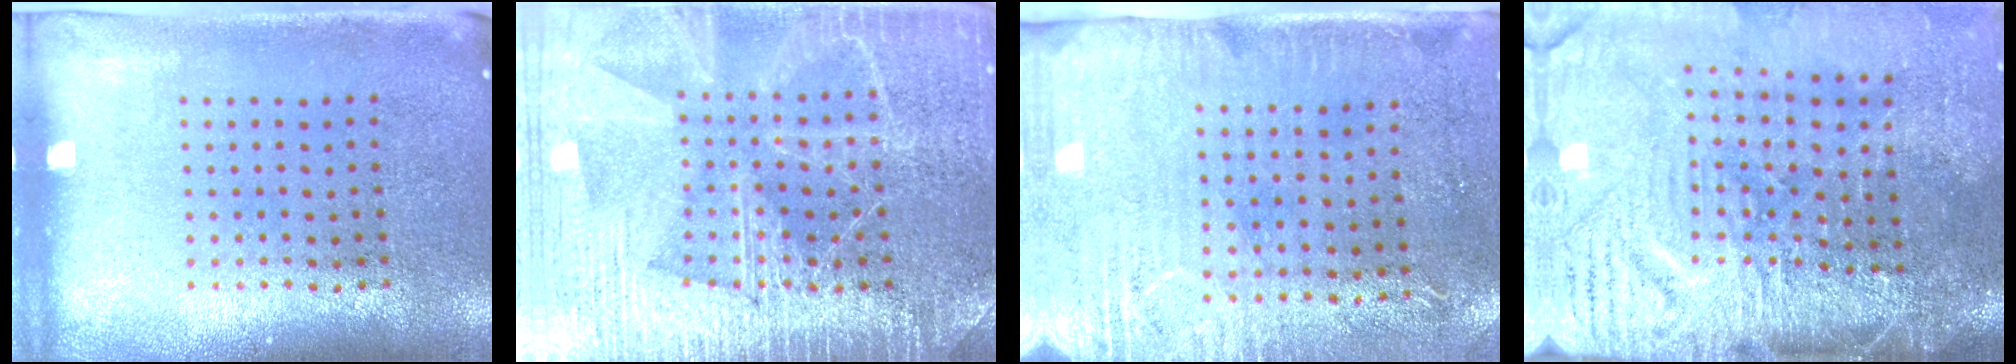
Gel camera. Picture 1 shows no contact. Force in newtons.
{"total": 4.8, "press": 4.7, "slide": 0.6}
{"total": 3.0, "press": 2.4, "slide": 1.7}
{"total": 4.8, "press": 3.9, "slide": 2.7}